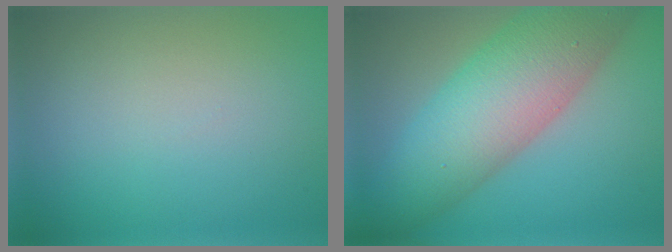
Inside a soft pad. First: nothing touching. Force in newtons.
{"total": 10.9, "press": 10.9, "slide": 0.3}